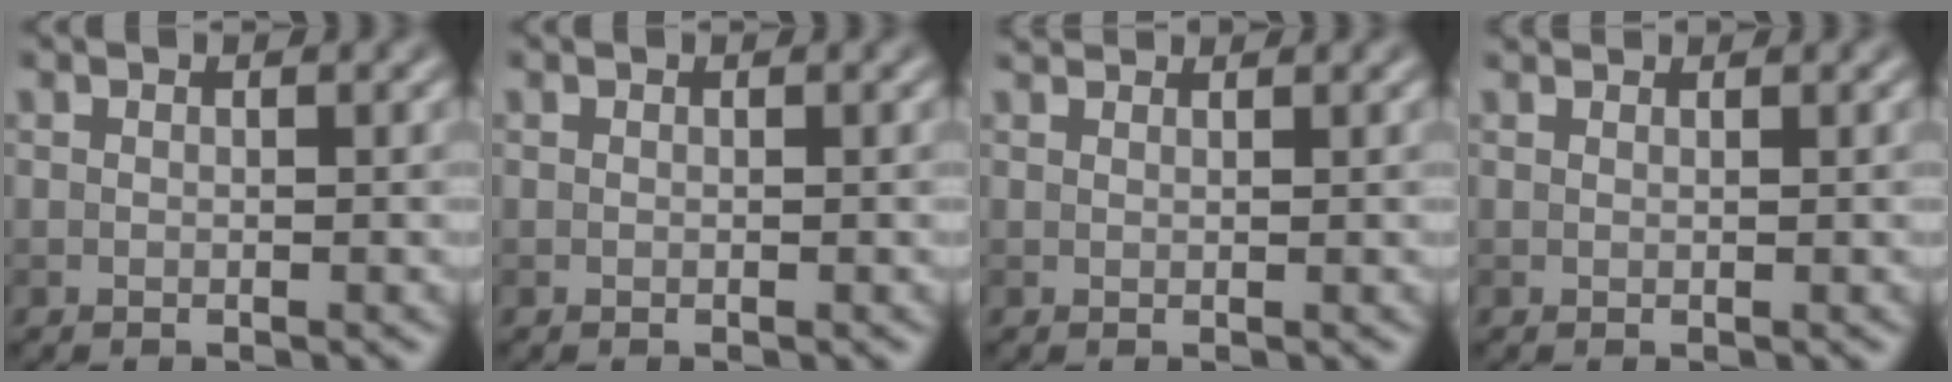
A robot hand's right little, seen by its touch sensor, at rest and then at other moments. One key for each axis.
{"total": 0.0}
{"total": 2.1, "fx": 2.0, "fy": 0.3, "fz": 0.6, "tx": -0.016, "ty": 0.002, "tz": 0.024}
{"total": 1.8, "fx": 1.7, "fy": 0.2, "fz": 0.5, "tx": -0.017, "ty": -0.002, "tz": 0.017}